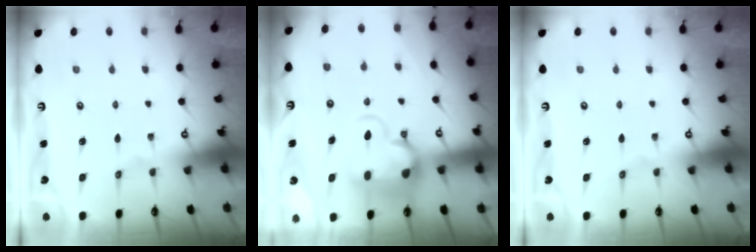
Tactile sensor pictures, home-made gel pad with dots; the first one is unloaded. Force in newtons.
{"total": 4.2, "press": 3.8, "slide": 1.8}
{"total": 0.0}